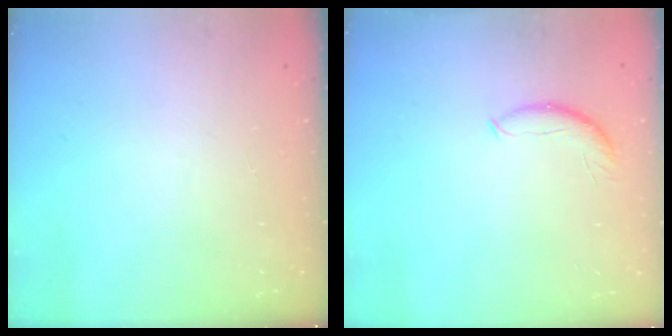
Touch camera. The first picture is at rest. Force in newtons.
{"total": 6.8, "press": 6.8, "slide": 0.5}